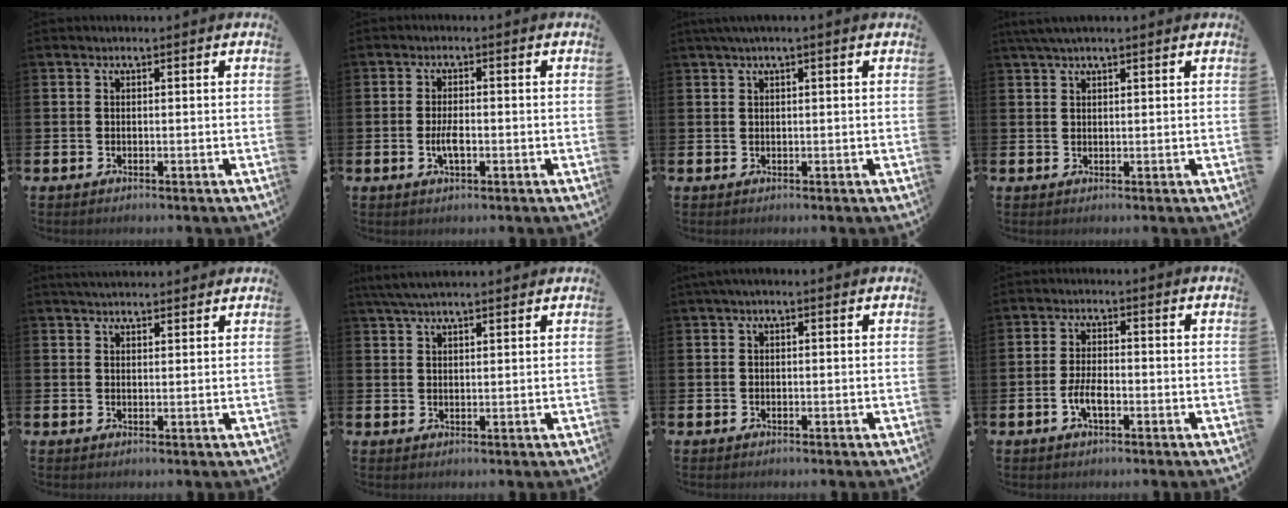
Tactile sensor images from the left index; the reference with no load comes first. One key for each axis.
{"total": 3.0, "fx": -0.6, "fy": 1.2, "fz": 2.6, "tx": -0.053, "ty": -0.003, "tz": -0.014}
{"total": 1.4, "fx": 0.9, "fy": -0.1, "fz": 1.1, "tx": -0.026, "ty": 0.003, "tz": 0.016}
{"total": 2.6, "fx": 2.1, "fy": 0.5, "fz": 1.5, "tx": -0.029, "ty": 0.002, "tz": 0.037}
{"total": 2.9, "fx": 2.8, "fy": 0.6, "fz": 0.7, "tx": -0.016, "ty": -0.006, "tz": 0.051}
{"total": 4.3, "fx": 3.7, "fy": 0.8, "fz": 2.1, "tx": -0.044, "ty": -0.006, "tz": 0.069}
{"total": 0.7, "fx": 0.1, "fy": 0.2, "fz": 0.6, "tx": -0.009, "ty": 0.003, "tz": -0.001}
{"total": 3.6, "fx": -1.1, "fy": 1.5, "fz": 3.0, "tx": -0.058, "ty": 0.002, "tz": -0.022}